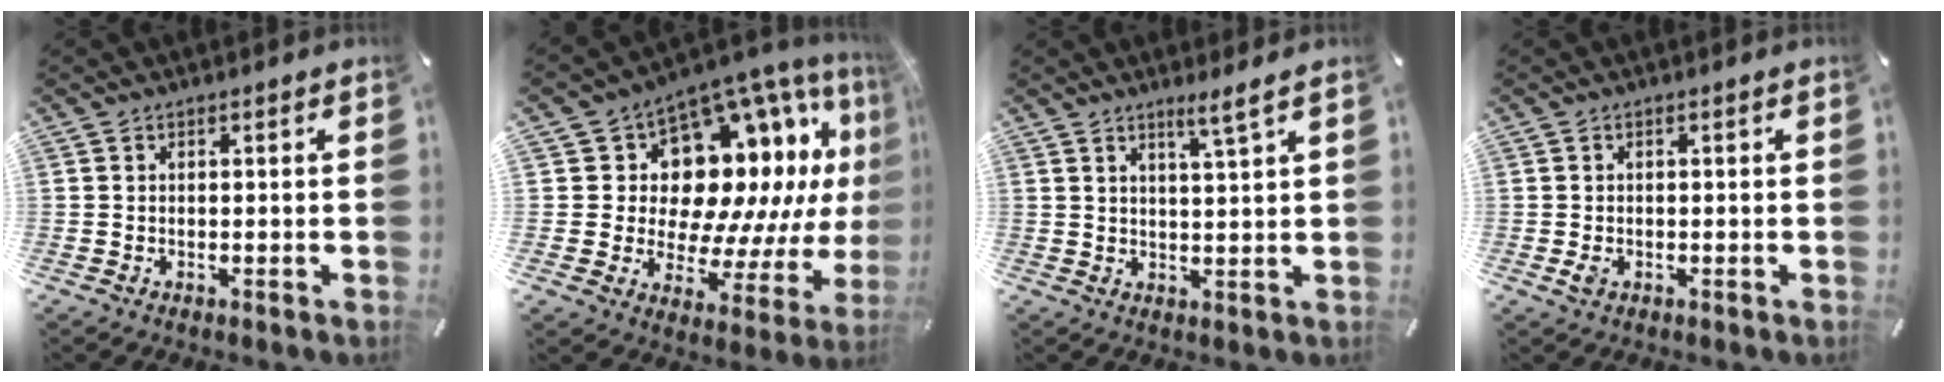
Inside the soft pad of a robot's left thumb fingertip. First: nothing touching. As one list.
[{"total": 16.4, "force": [6.8, 11.8, 9.2], "torque": [-0.137, -0.085, 0.130]}, {"total": 4.0, "force": [3.0, -0.5, 2.6], "torque": [-0.058, -0.012, 0.051]}, {"total": 1.5, "force": [-0.4, 1.0, 1.0], "torque": [-0.018, 0.002, -0.007]}]